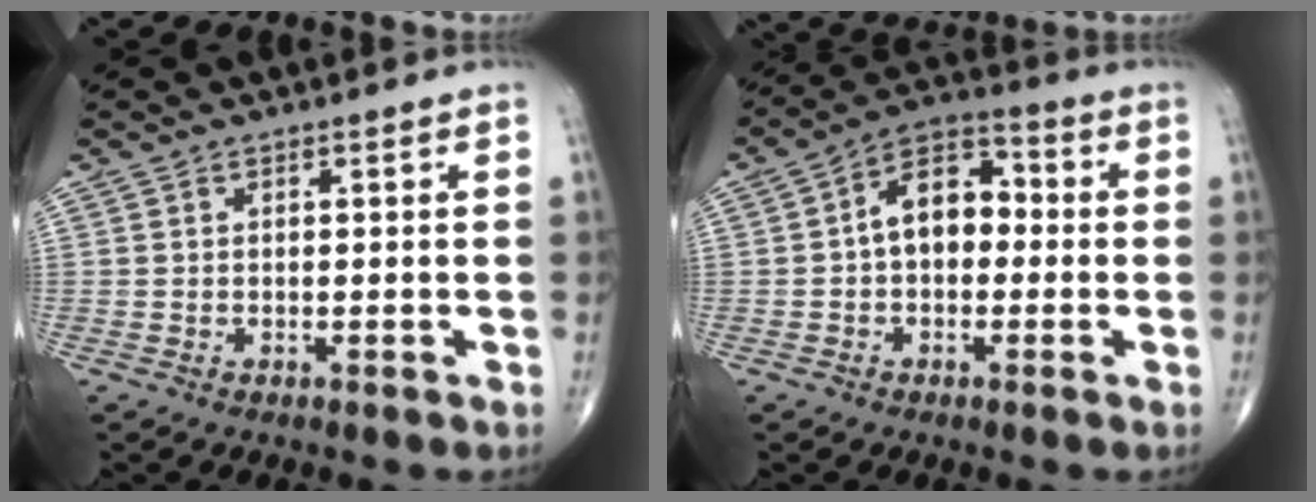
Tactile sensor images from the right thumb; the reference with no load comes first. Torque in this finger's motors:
{"motor_torque": [-0.58, 0.61, 0.67, 0.43, 0.07]}